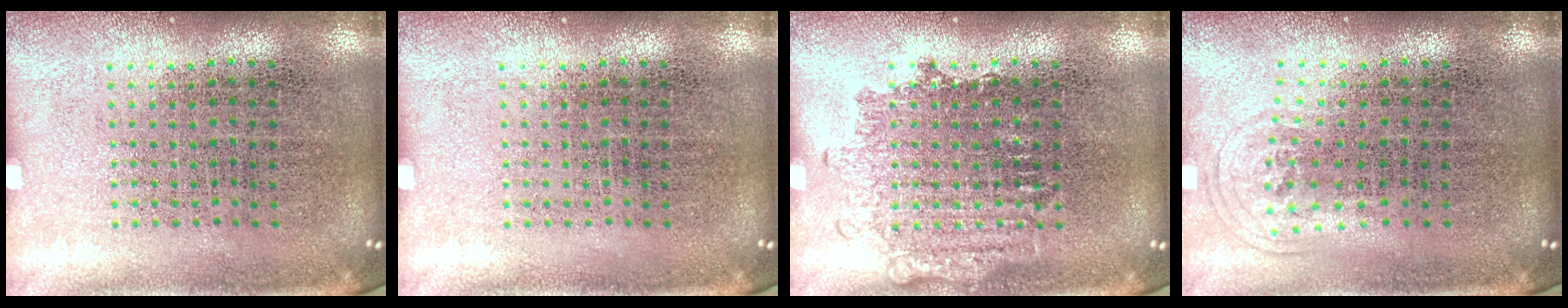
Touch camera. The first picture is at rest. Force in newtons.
{"total": 0.0}
{"total": 1.7, "press": 1.6, "slide": 0.3}
{"total": 1.0, "press": 0.6, "slide": 0.7}